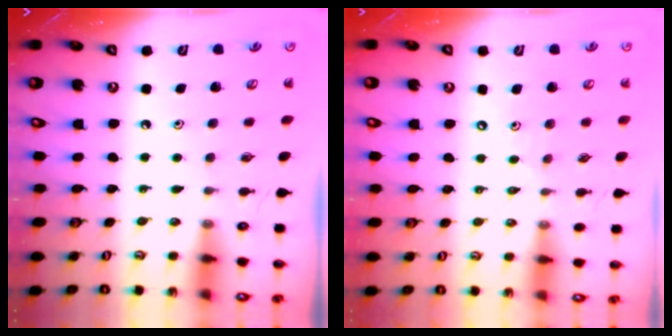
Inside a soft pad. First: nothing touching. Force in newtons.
{"total": 2.6, "press": 2.6, "slide": 0.3}